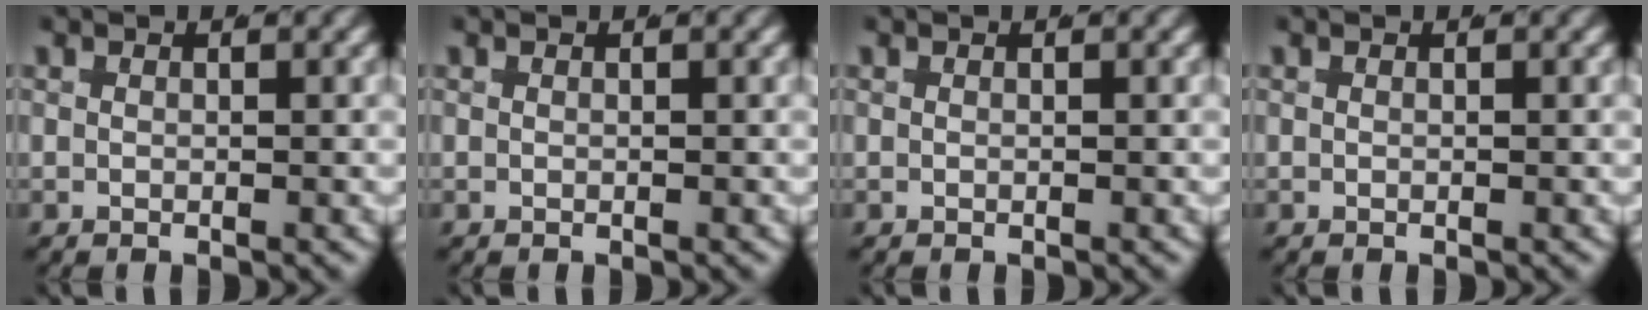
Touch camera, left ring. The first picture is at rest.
{"total": 0.0}
{"total": 0.0}
{"total": 0.0}